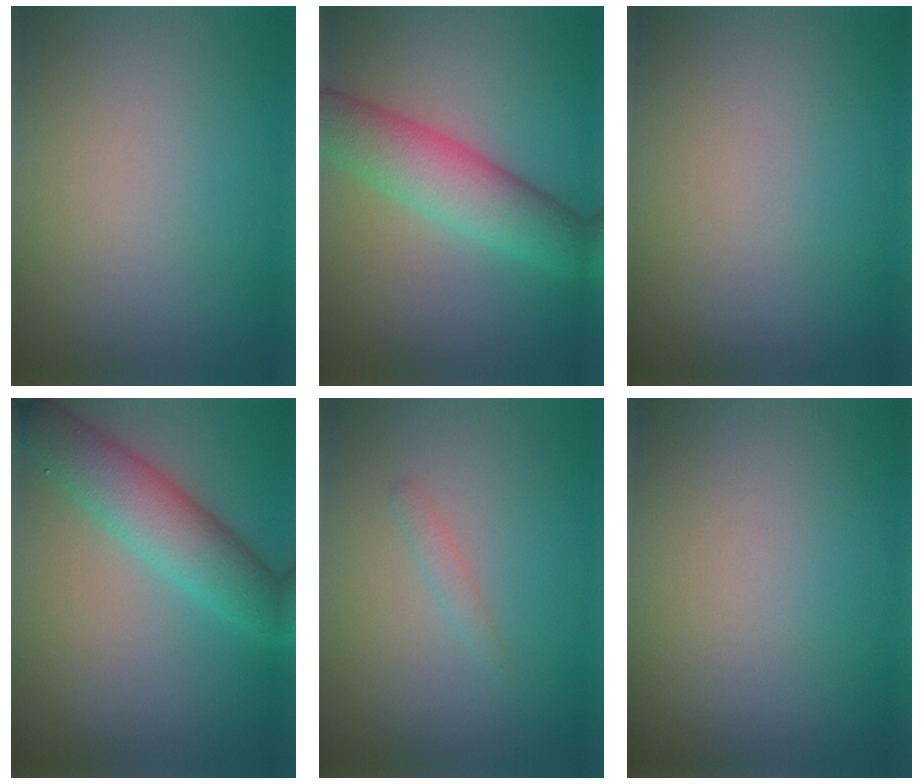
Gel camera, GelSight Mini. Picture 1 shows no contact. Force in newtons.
{"total": 6.9, "press": 6.9, "slide": 0.3}
{"total": 0.0}
{"total": 6.2, "press": 6.2, "slide": 0.1}
{"total": 0.9, "press": 0.9, "slide": 0.0}
{"total": 0.0}